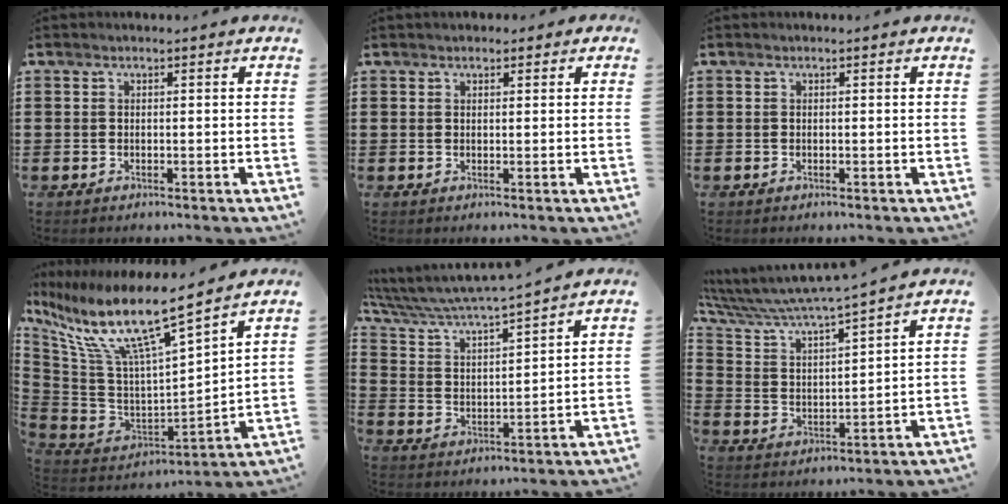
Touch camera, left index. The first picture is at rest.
{"total": 1.0, "force": [0.8, 0.6, 0.3], "torque": [-0.008, 0.006, 0.015]}
{"total": 0.0}
{"total": 12.3, "force": [8.3, 1.5, 8.9], "torque": [-0.204, -0.063, 0.137]}
{"total": 5.2, "force": [5.0, -0.4, 1.2], "torque": [-0.050, -0.038, 0.079]}
{"total": 6.2, "force": [5.9, -0.6, 1.7], "torque": [-0.062, -0.044, 0.095]}